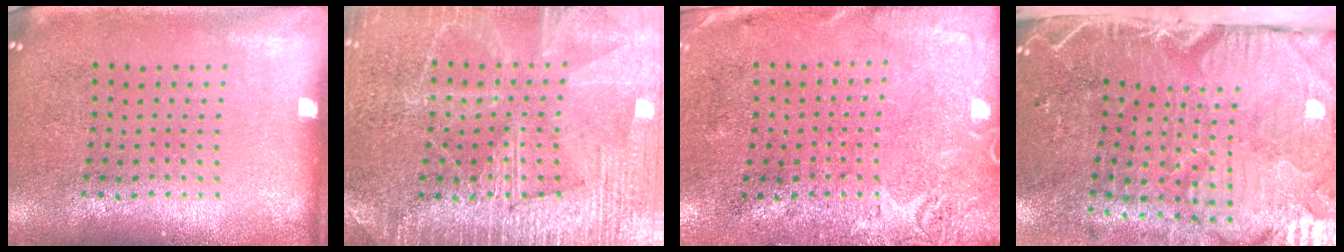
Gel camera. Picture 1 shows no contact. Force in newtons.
{"total": 3.7, "press": 3.6, "slide": 0.4}
{"total": 2.8, "press": 2.2, "slide": 1.7}
{"total": 5.4, "press": 4.4, "slide": 3.1}